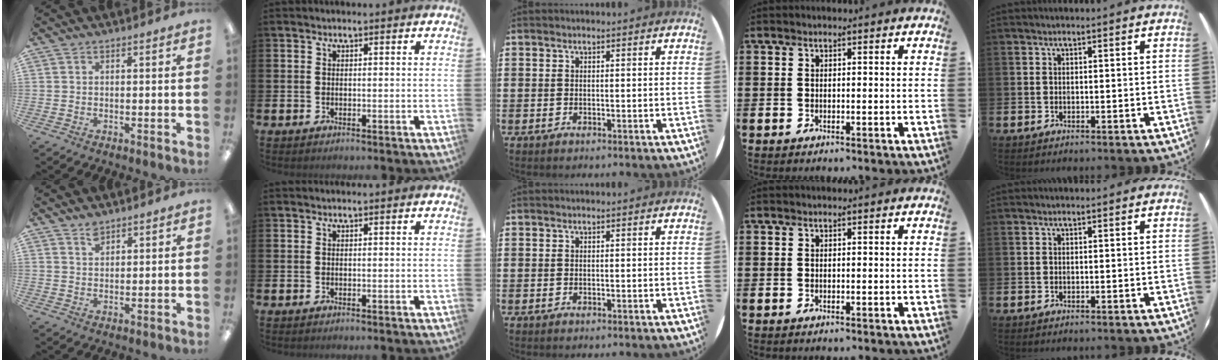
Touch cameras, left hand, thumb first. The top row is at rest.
{"thumb": {"total": 2.8, "force": [2.3, 1.2, 0.9], "torque": [-0.013, -0.008, 0.043]}}